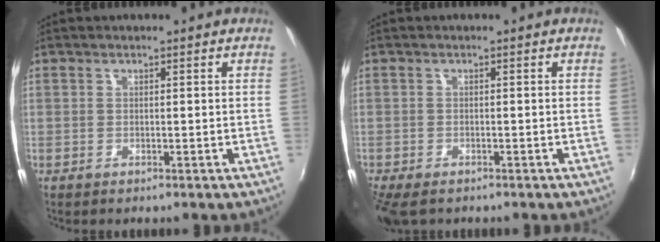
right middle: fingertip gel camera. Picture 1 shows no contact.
{"total": 4.9, "force": [-3.7, 1.8, 2.6], "torque": [-0.063, -0.025, -0.066]}